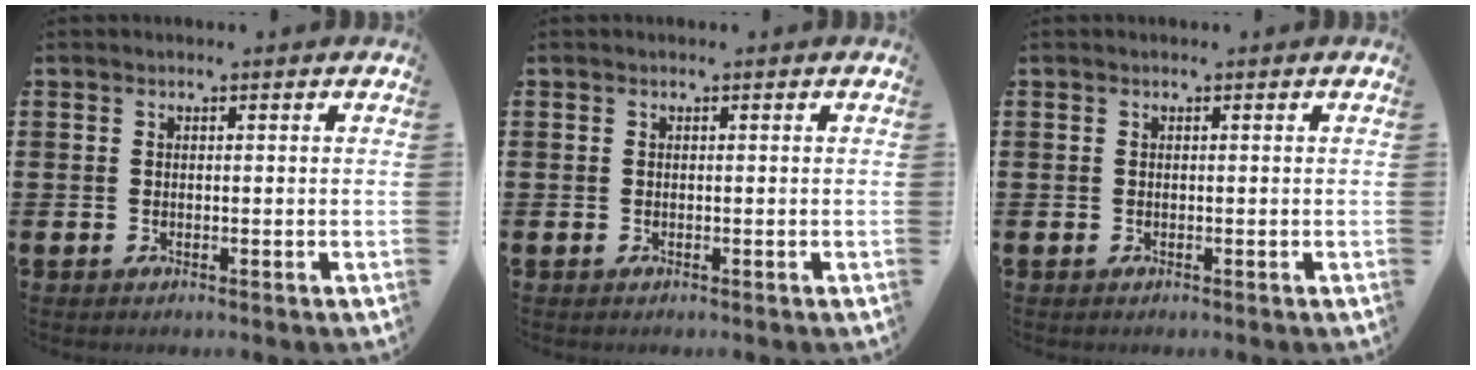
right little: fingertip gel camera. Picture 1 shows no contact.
{"total": 0.0}
{"total": 0.0}